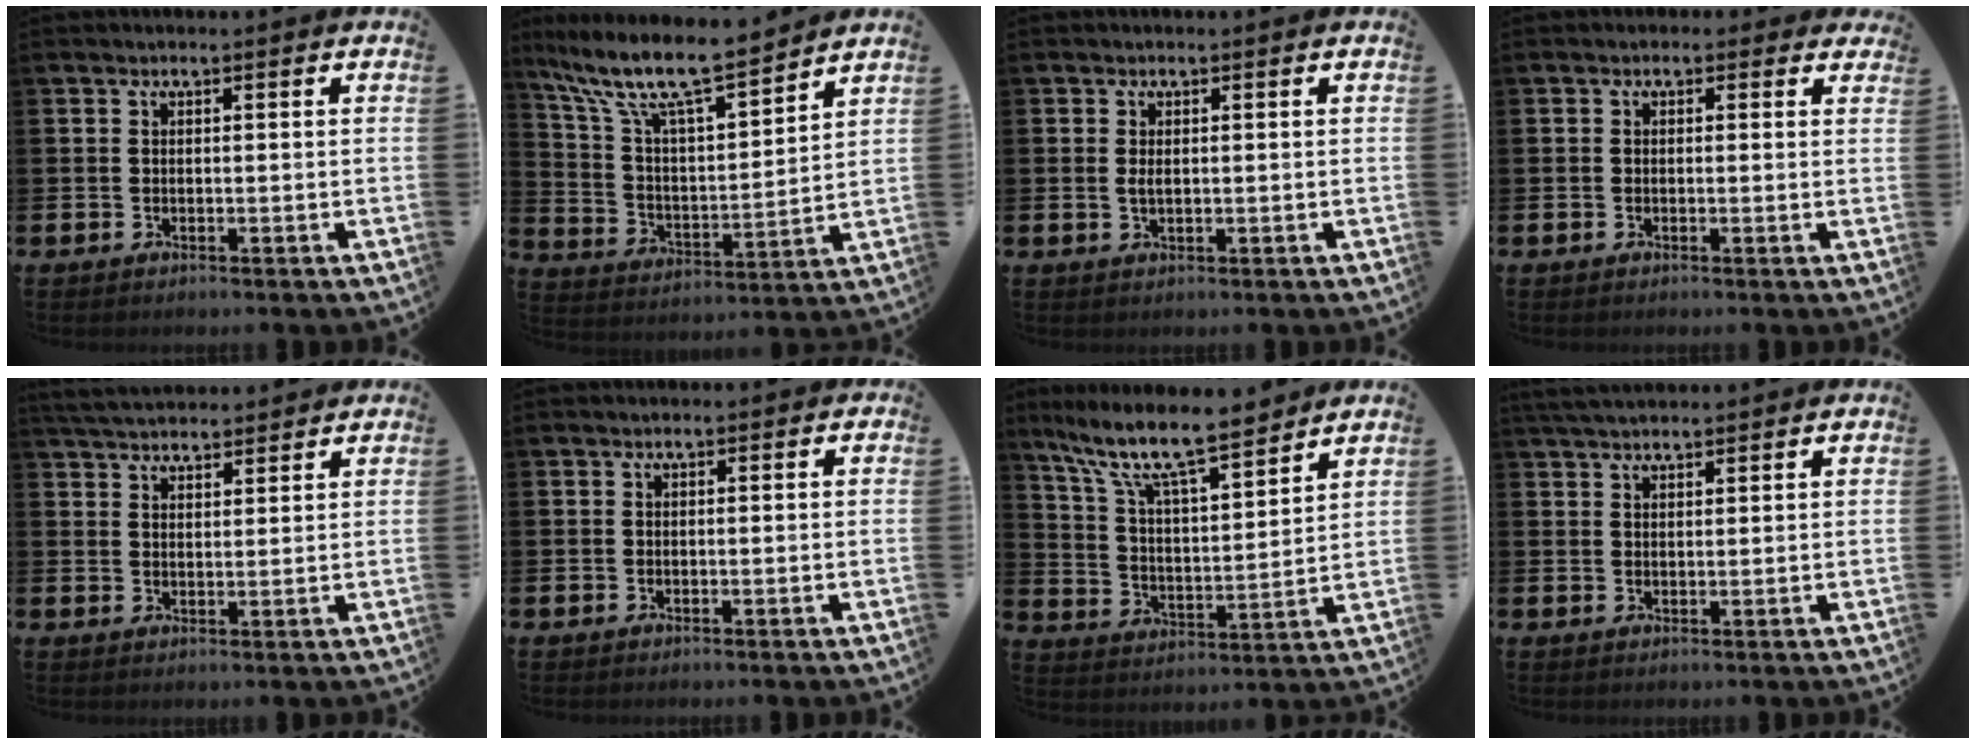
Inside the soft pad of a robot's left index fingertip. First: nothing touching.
{"total": 10.8, "force": [9.5, 1.6, 4.9], "torque": [-0.139, -0.061, 0.163]}
{"total": 1.1, "force": [0.2, 0.5, 1.0], "torque": [-0.018, 0.003, 0.001]}
{"total": 0.7, "force": [0.1, 0.6, 0.2], "torque": [-0.002, 0.008, -0.001]}
{"total": 4.2, "force": [4.1, 0.8, 0.5], "torque": [-0.019, -0.018, 0.076]}
{"total": 0.0}
{"total": 11.1, "force": [9.6, 2.1, 5.3], "torque": [-0.137, -0.059, 0.164]}
{"total": 3.2, "force": [3.0, 0.6, 1.0], "torque": [-0.022, -0.008, 0.055]}